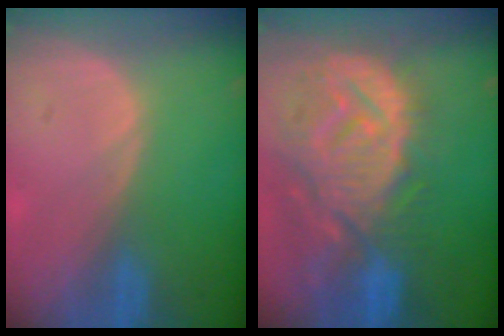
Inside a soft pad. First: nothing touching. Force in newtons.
{"total": 13.8, "press": 12.0, "slide": 6.9}